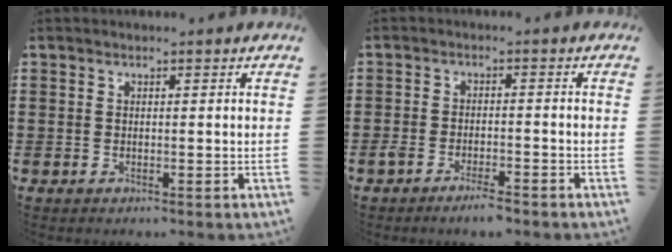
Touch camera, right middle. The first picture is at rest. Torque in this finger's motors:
{"motor_torque": [0.53, -0.40, 0.08, 0.10]}